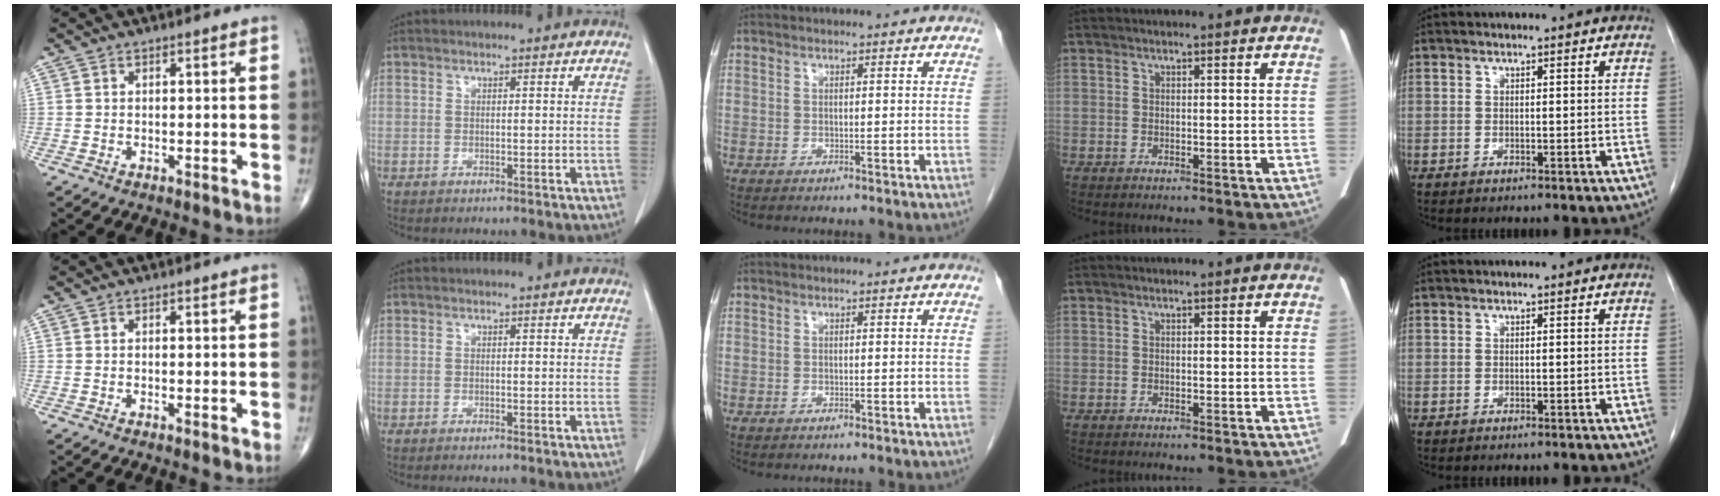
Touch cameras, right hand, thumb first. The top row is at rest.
{"thumb": {"total": 0.6, "force": [-0.1, 0.1, 0.6], "torque": [-0.014, -0.003, -0.003]}, "index": {"total": 0.9, "force": [-0.8, 0.1, 0.5], "torque": [-0.008, -0.002, -0.009]}}